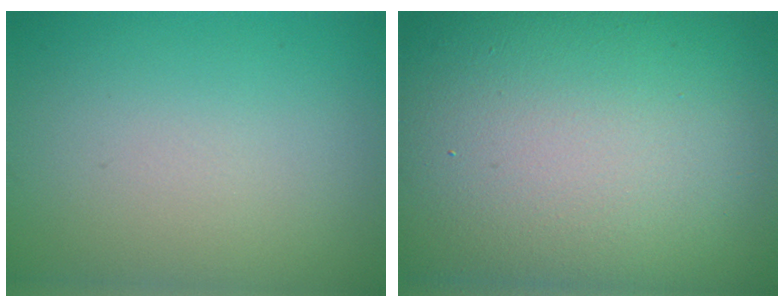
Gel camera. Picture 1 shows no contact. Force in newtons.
{"total": 22.5, "press": 22.5, "slide": 1.3}